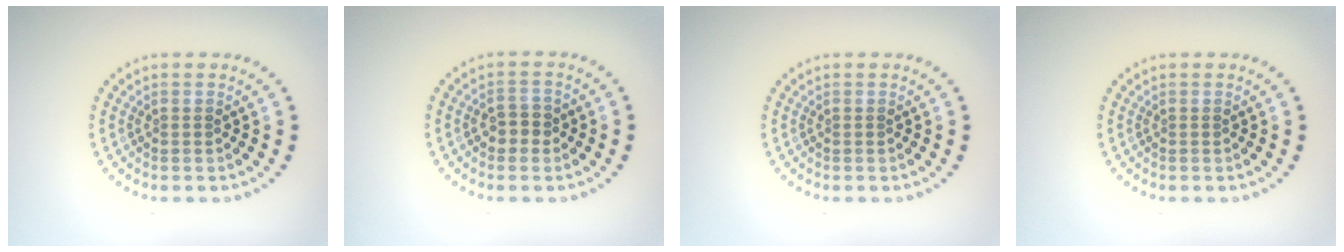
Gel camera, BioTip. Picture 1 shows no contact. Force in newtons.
{"total": 1.8, "press": 1.8, "slide": 0.4}
{"total": 0.0}
{"total": 0.0}